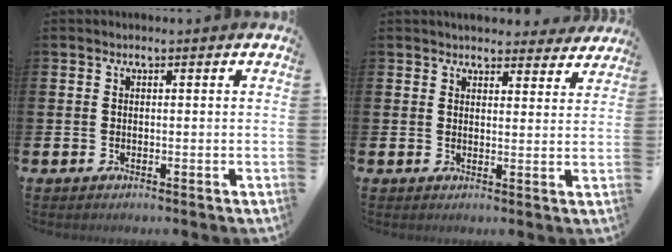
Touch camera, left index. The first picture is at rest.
{"total": 4.2, "force": [4.1, 1.1, 0.1], "torque": [-0.002, -0.022, 0.074]}